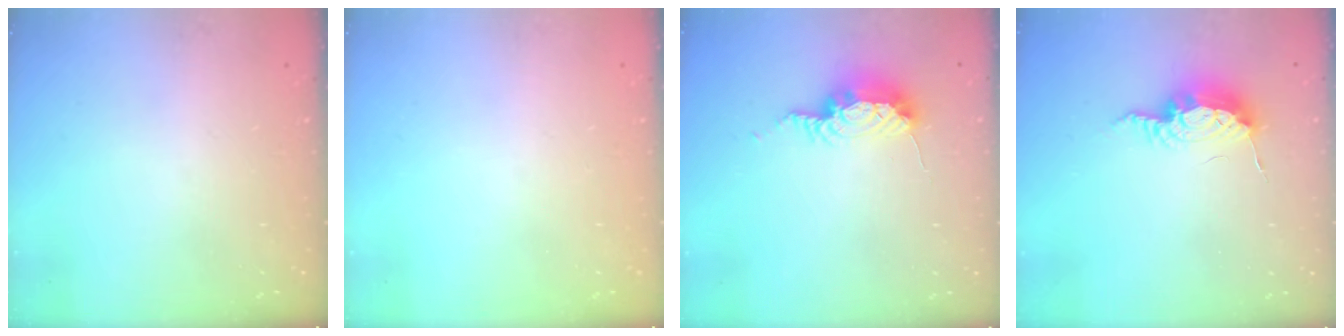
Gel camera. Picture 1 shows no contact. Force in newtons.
{"total": 0.0}
{"total": 8.7, "press": 8.7, "slide": 0.7}
{"total": 9.9, "press": 9.9, "slide": 1.0}